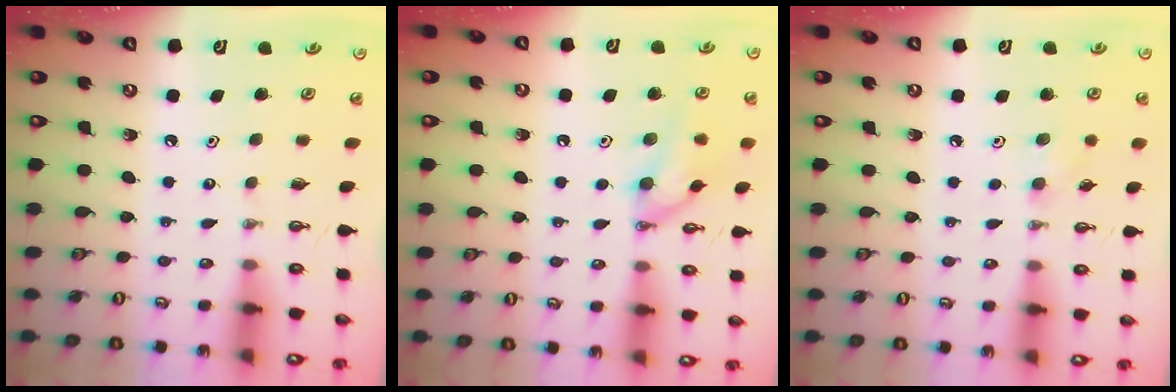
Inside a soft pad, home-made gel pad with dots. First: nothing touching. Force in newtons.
{"total": 11.6, "press": 11.4, "slide": 1.7}
{"total": 5.7, "press": 5.5, "slide": 1.5}